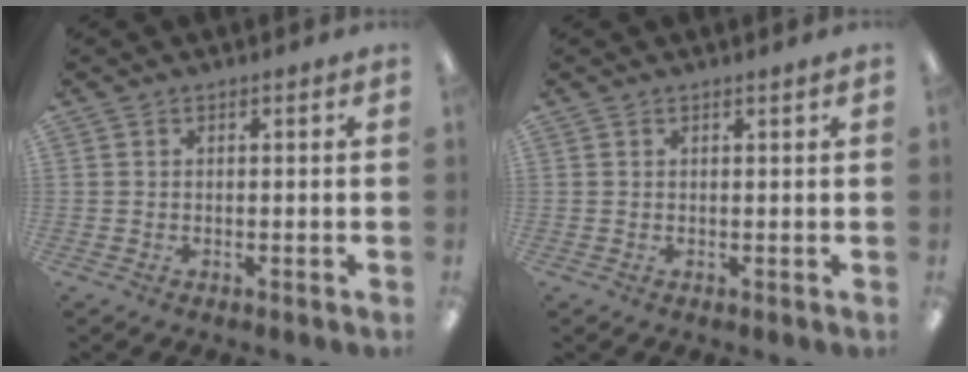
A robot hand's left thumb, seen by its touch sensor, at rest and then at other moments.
{"total": 0.6, "force": [0.5, -0.1, 0.4], "torque": [-0.006, -0.002, 0.008]}